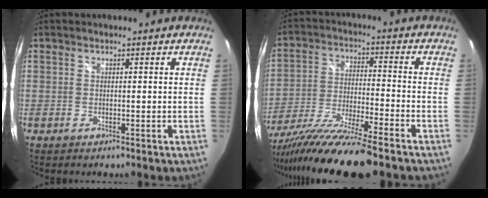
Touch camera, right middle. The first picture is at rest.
{"total": 16.3, "force": [-13.5, -0.4, 9.1], "torque": [-0.184, -0.040, -0.242]}